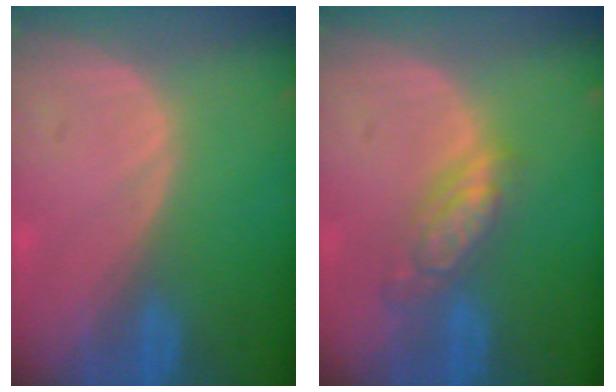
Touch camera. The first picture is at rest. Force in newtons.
{"total": 5.6, "press": 4.9, "slide": 2.7}